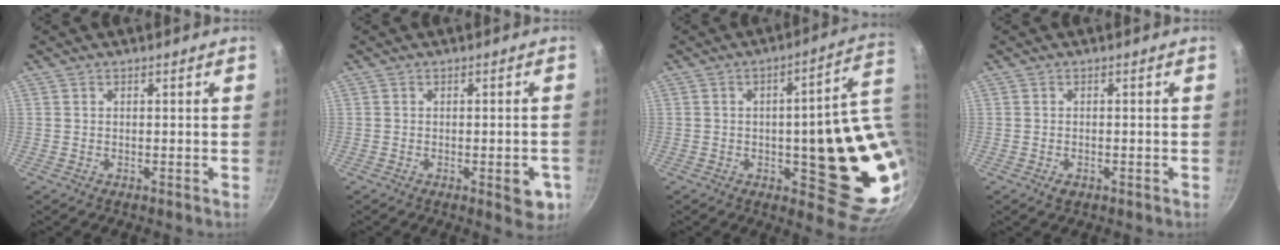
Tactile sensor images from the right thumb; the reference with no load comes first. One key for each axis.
{"total": 5.4, "fx": -1.8, "fy": 2.1, "fz": 4.6, "tx": -0.043, "ty": 0.003, "tz": -0.022}
{"total": 20.9, "fx": 0.5, "fy": 7.2, "fz": 19.6, "tx": -0.197, "ty": -0.020, "tz": 0.011}
{"total": 1.6, "fx": -0.8, "fy": 1.0, "fz": 1.1, "tx": -0.019, "ty": 0.001, "tz": -0.011}